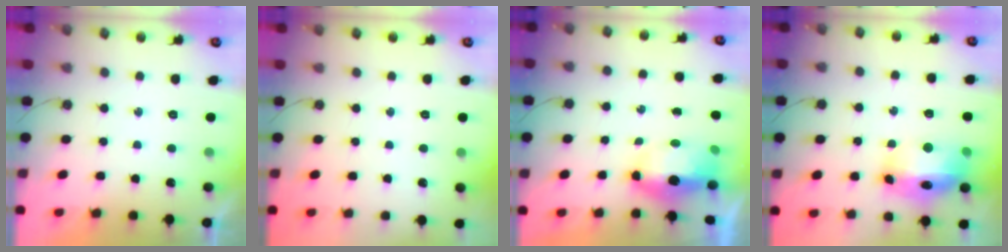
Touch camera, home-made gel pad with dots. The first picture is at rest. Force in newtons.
{"total": 0.0}
{"total": 9.0, "press": 8.1, "slide": 3.9}
{"total": 13.9, "press": 13.9, "slide": 1.2}